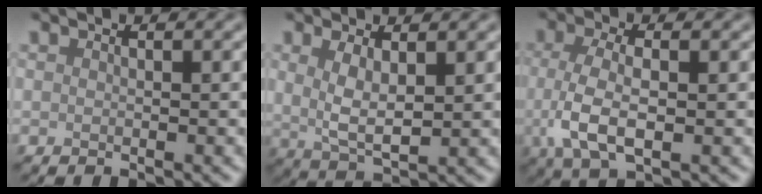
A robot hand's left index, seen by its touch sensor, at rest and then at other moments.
{"total": 3.4, "force": [1.1, 1.3, 2.9], "torque": [-0.065, -0.006, 0.025]}
{"total": 5.0, "force": [-0.4, 2.2, 4.4], "torque": [-0.102, -0.006, -0.009]}